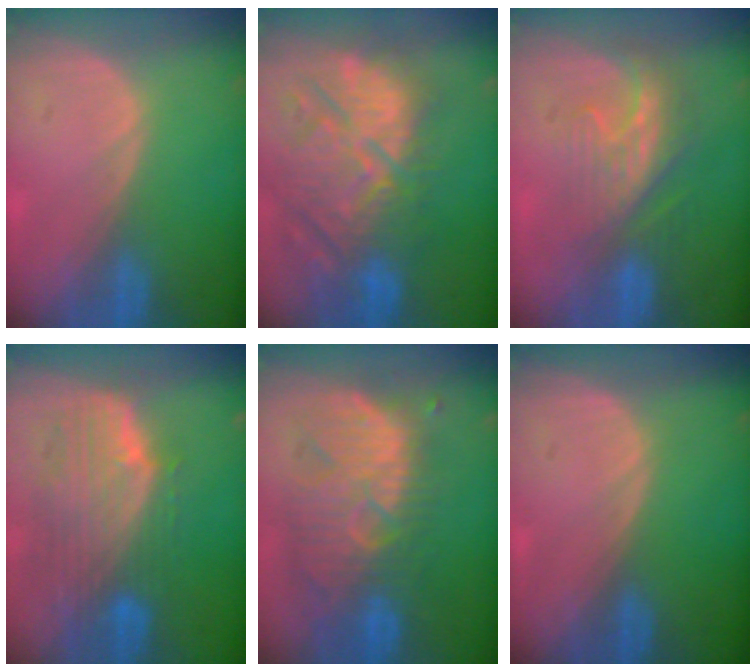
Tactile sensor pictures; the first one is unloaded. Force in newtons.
{"total": 13.4, "press": 12.4, "slide": 5.0}
{"total": 8.6, "press": 7.3, "slide": 4.6}
{"total": 10.1, "press": 8.9, "slide": 4.6}
{"total": 11.5, "press": 10.9, "slide": 3.7}
{"total": 0.0}